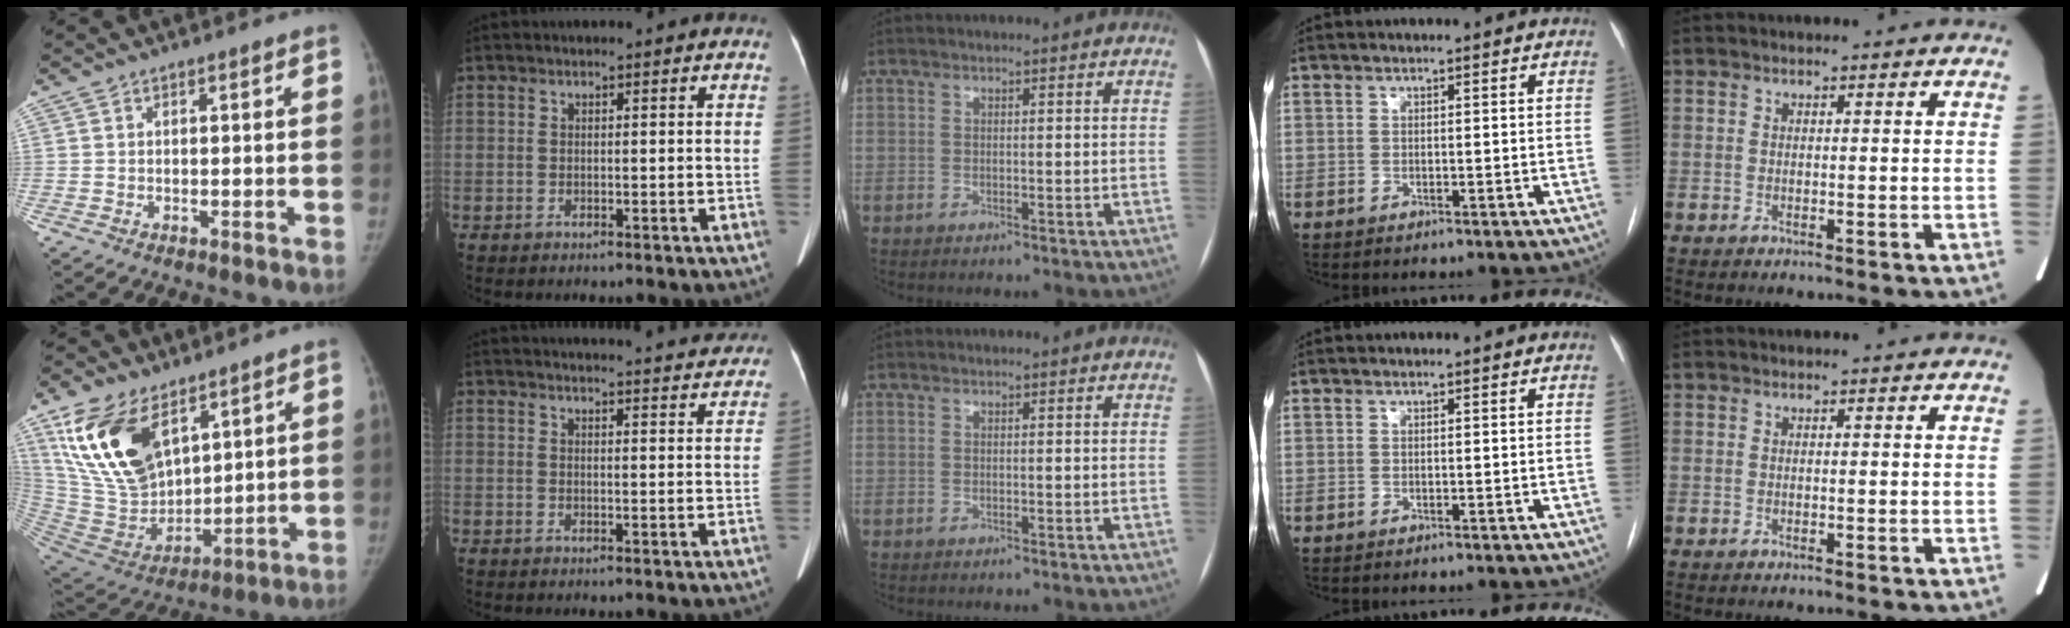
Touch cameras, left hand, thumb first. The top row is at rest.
{"thumb": {"total": 20.6, "force": [10.6, 11.5, 13.4], "torque": [-0.231, -0.053, 0.216]}, "index": {"total": 21.6, "force": [20.8, 2.6, 5.1], "torque": [-0.064, -0.014, 0.244]}}